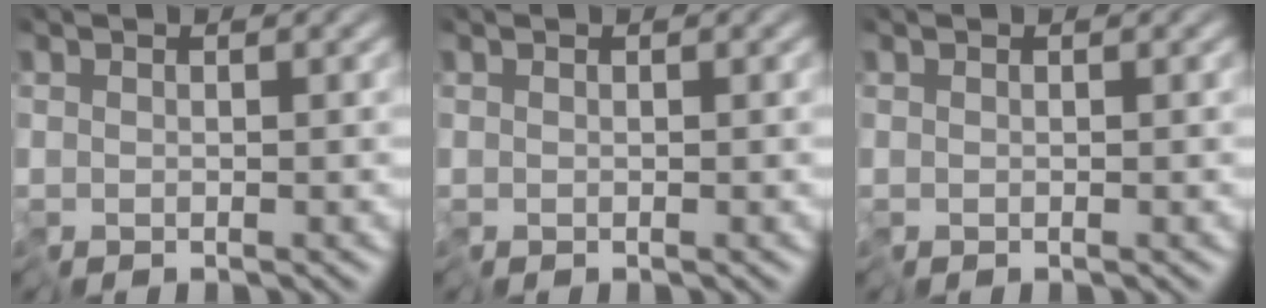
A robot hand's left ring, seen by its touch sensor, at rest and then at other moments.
{"total": 0.0}
{"total": 0.0}